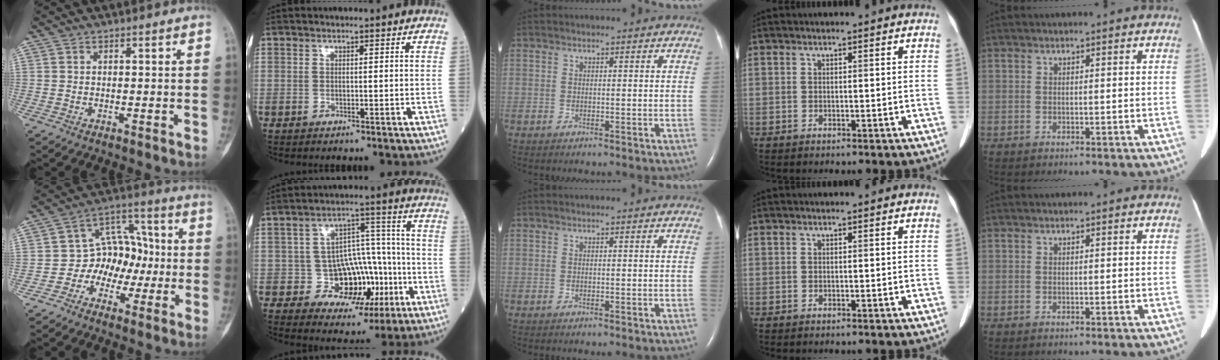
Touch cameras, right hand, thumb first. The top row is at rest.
{"thumb": {"total": 10.0, "force": [-2.3, 8.1, 5.4], "torque": [-0.033, 0.045, -0.052]}, "index": {"total": 10.0, "force": [-2.9, 8.1, 5.1], "torque": [-0.050, 0.036, -0.029]}}